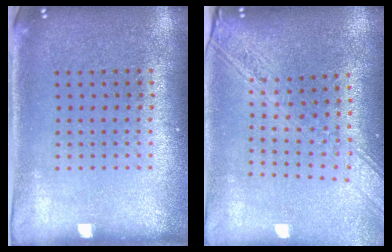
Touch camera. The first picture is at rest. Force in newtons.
{"total": 2.3, "press": 1.9, "slide": 1.3}